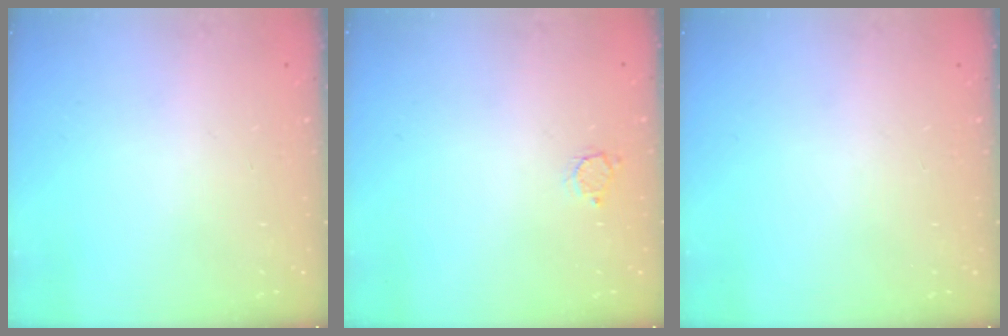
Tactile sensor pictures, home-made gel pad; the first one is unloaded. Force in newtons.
{"total": 2.8, "press": 2.8, "slide": 0.3}
{"total": 0.0}